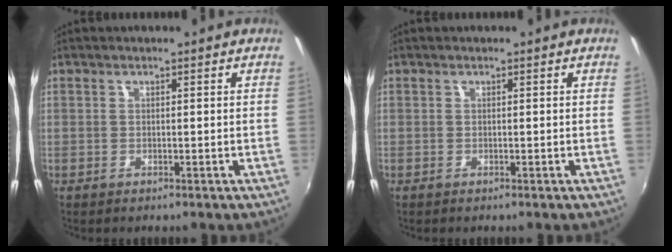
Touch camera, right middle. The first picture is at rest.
{"total": 0.0}